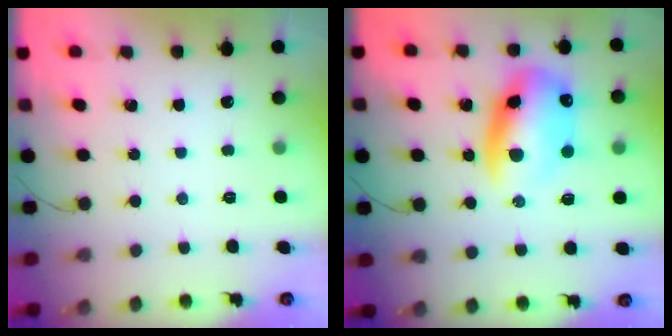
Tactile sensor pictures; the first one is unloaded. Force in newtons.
{"total": 14.5, "press": 14.1, "slide": 3.4}